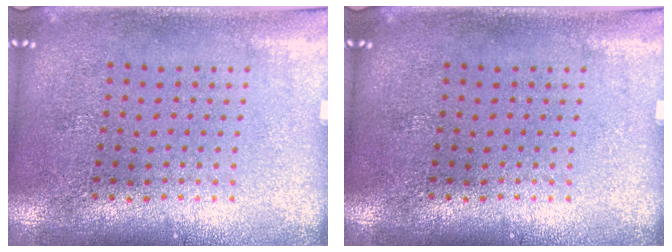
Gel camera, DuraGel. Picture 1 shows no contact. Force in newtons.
{"total": 0.0}